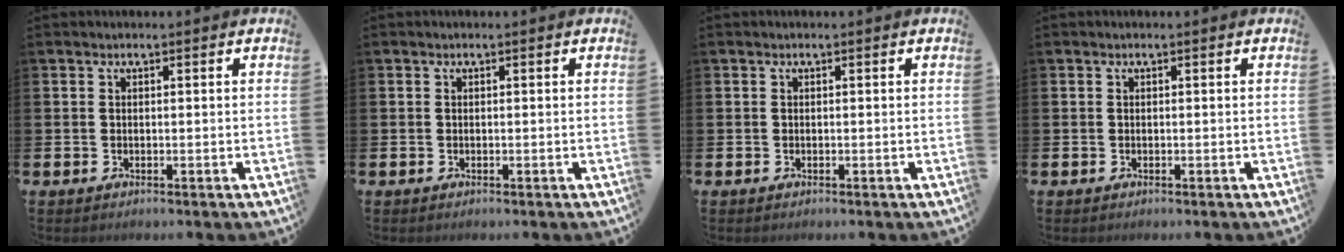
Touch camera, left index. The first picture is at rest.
{"total": 0.0}
{"total": 0.0}
{"total": 0.0}